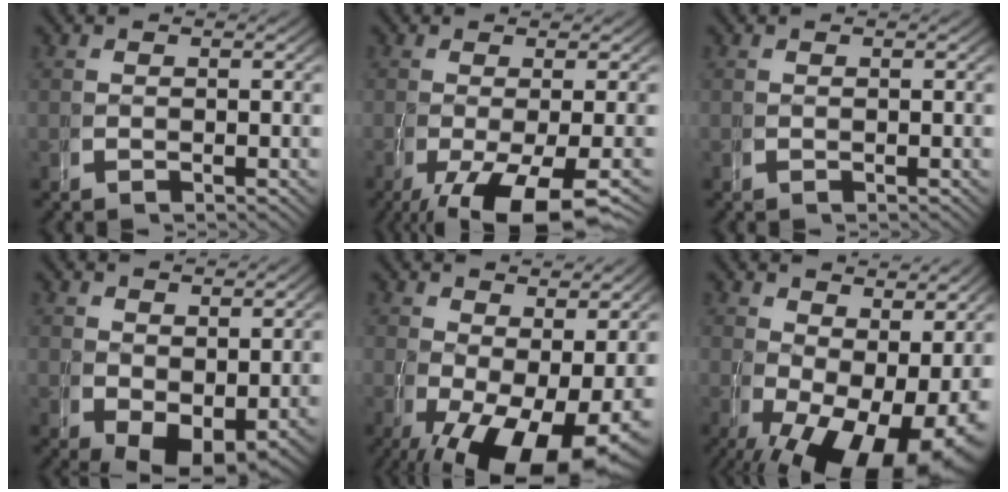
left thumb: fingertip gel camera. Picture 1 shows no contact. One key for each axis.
{"total": 6.7, "fx": -3.1, "fy": 2.5, "fz": 5.4, "tx": -0.101, "ty": -0.028, "tz": -0.026}
{"total": 0.7, "fx": 0.3, "fy": -0.6, "fz": -0.2, "tx": 0.009, "ty": -0.001, "tz": 0.007}
{"total": 4.5, "fx": -0.3, "fy": 3.1, "fz": 3.2, "tx": -0.050, "ty": -0.033, "tz": 0.020}
{"total": 8.9, "fx": -2.0, "fy": 5.1, "fz": 7.0, "tx": -0.103, "ty": -0.048, "tz": -0.001}
{"total": 10.5, "fx": -2.2, "fy": 6.4, "fz": 8.0, "tx": -0.120, "ty": -0.059, "tz": 0.001}